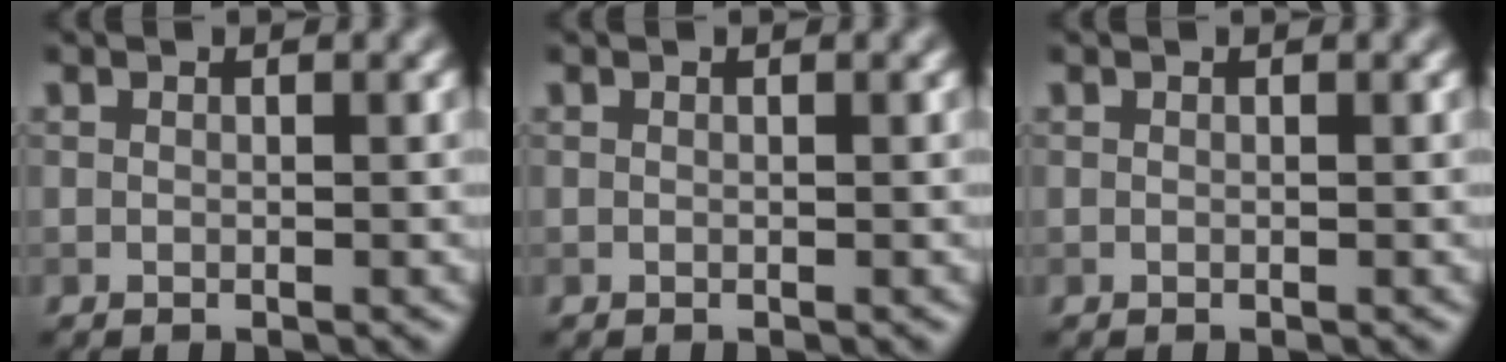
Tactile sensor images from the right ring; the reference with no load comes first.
{"total": 0.0}
{"total": 0.0}